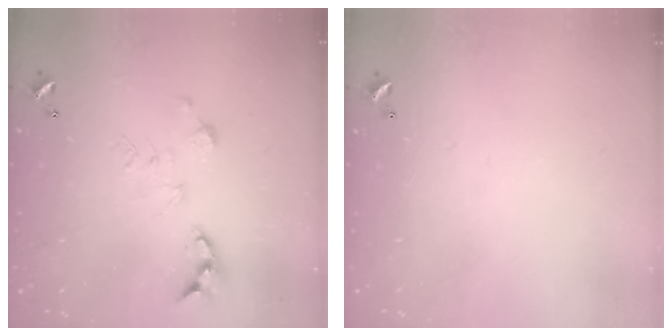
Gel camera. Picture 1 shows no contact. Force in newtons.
{"total": 0.0}